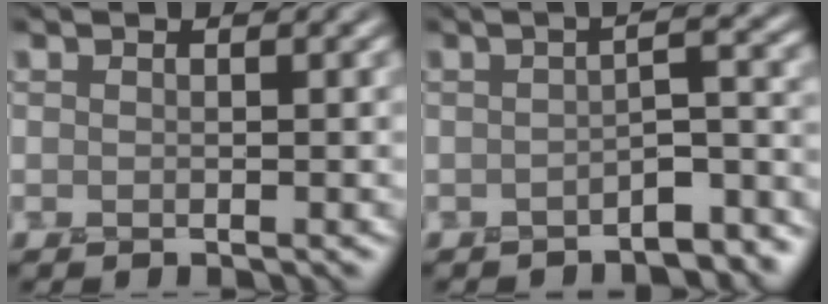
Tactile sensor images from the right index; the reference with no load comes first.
{"total": 5.5, "force": [-3.3, 1.7, 4.0], "torque": [-0.042, 0.012, -0.051]}